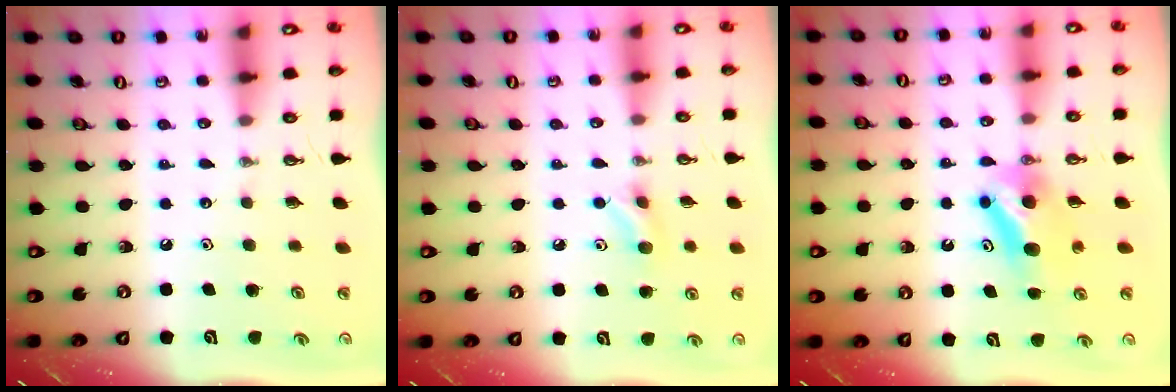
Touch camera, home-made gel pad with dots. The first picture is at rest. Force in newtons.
{"total": 5.7, "press": 5.5, "slide": 1.5}
{"total": 7.2, "press": 7.1, "slide": 1.4}